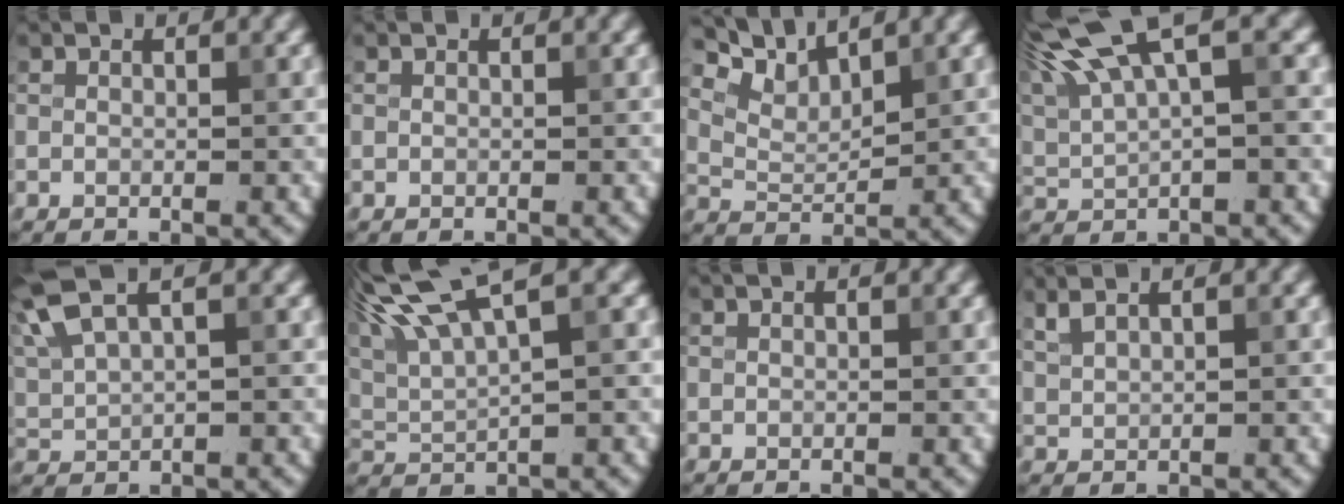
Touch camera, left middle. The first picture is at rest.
{"total": 0.0}
{"total": 4.6, "force": [4.2, 0.9, 1.5], "torque": [-0.046, 0.000, 0.082]}
{"total": 9.9, "force": [6.0, 2.8, 7.4], "torque": [-0.159, 0.022, 0.112]}
{"total": 5.7, "force": [3.5, 1.9, 4.0], "torque": [-0.103, 0.022, 0.071]}
{"total": 8.4, "force": [5.6, 2.1, 6.0], "torque": [-0.119, 0.025, 0.102]}
{"total": 0.0}
{"total": 3.1, "force": [2.4, 1.0, 1.7], "torque": [-0.025, 0.015, 0.035]}